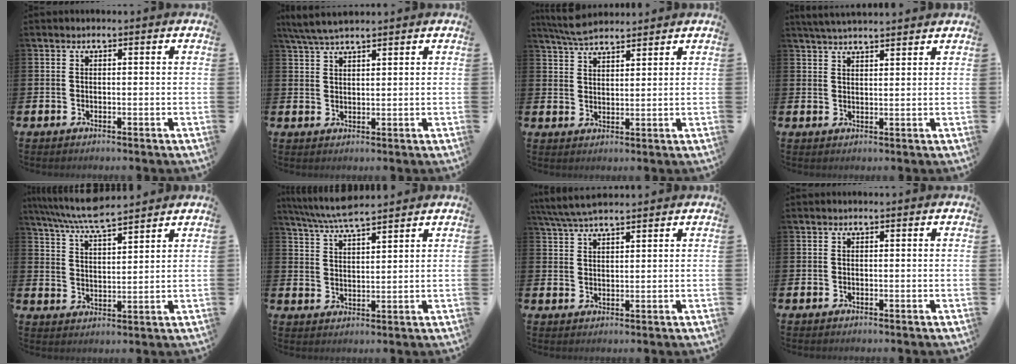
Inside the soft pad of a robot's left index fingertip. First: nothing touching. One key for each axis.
{"total": 4.3, "fx": 3.8, "fy": 0.6, "fz": 2.0, "tx": -0.047, "ty": -0.008, "tz": 0.070}
{"total": 4.9, "fx": 4.7, "fy": 0.8, "fz": 1.1, "tx": -0.025, "ty": -0.017, "tz": 0.084}
{"total": 3.6, "fx": 3.5, "fy": 0.1, "fz": 0.6, "tx": -0.011, "ty": -0.014, "tz": 0.064}
{"total": 6.8, "fx": 6.5, "fy": 0.4, "fz": 2.0, "tx": -0.058, "ty": -0.035, "tz": 0.116}
{"total": 6.0, "fx": 5.7, "fy": 0.2, "fz": 1.8, "tx": -0.050, "ty": -0.028, "tz": 0.102}
{"total": 5.3, "fx": 4.9, "fy": 0.9, "fz": 2.0, "tx": -0.042, "ty": -0.017, "tz": 0.088}
{"total": 0.0}